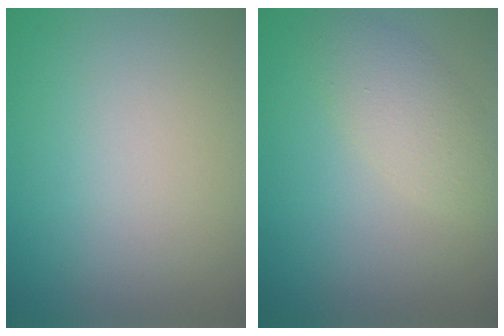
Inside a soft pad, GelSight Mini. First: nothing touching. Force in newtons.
{"total": 3.2, "press": 3.2, "slide": 0.3}